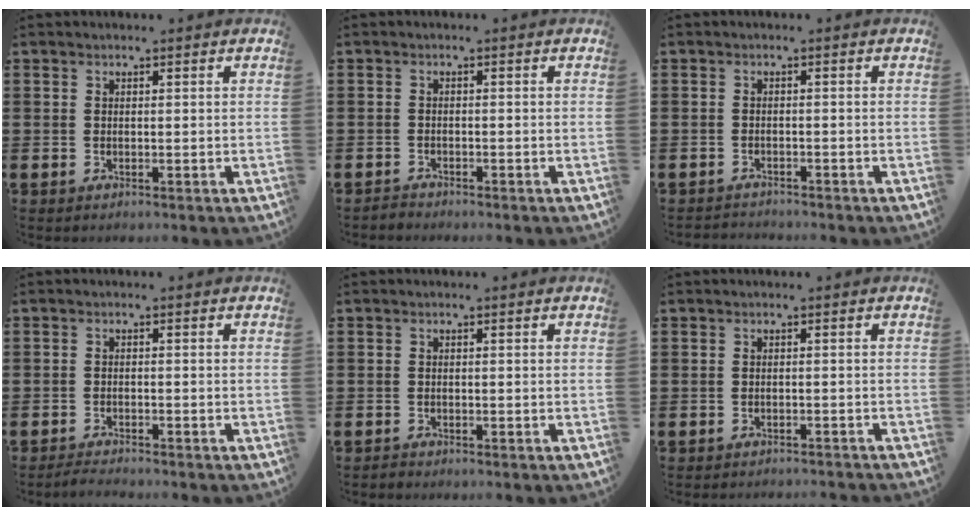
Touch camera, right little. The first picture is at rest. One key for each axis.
{"total": 1.0, "fx": -1.0, "fy": 0.1, "fz": -0.1, "tx": -0.001, "ty": 0.002, "tz": -0.021}
{"total": 1.1, "fx": -1.1, "fy": 0.0, "fz": -0.1, "tx": -0.002, "ty": 0.004, "tz": -0.024}
{"total": 1.4, "fx": -1.4, "fy": 0.0, "fz": 0.2, "tx": -0.007, "ty": 0.002, "tz": -0.027}
{"total": 0.6, "fx": -0.6, "fy": 0.1, "fz": 0.0, "tx": -0.001, "ty": -0.002, "tz": -0.012}
{"total": 0.9, "fx": -0.9, "fy": -0.1, "fz": 0.0, "tx": -0.001, "ty": 0.001, "tz": -0.019}